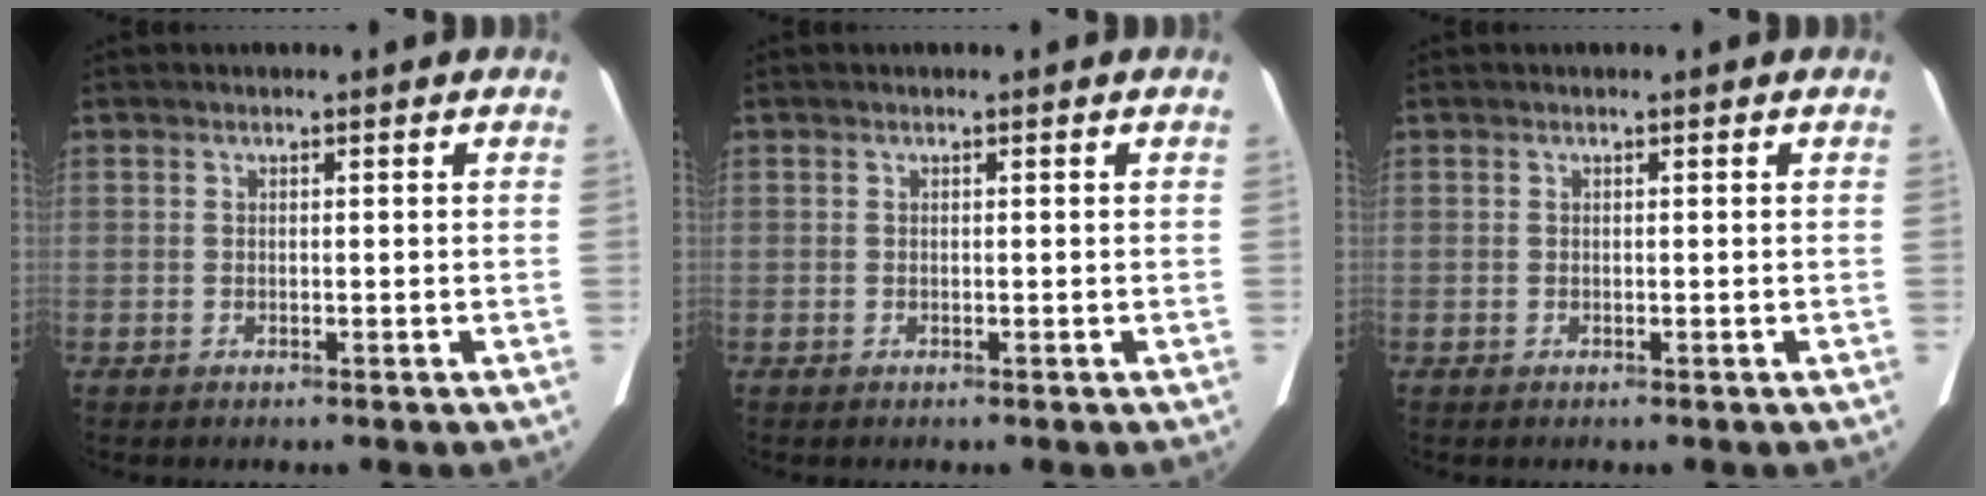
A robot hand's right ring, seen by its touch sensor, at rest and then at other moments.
{"total": 0.0}
{"total": 0.0}